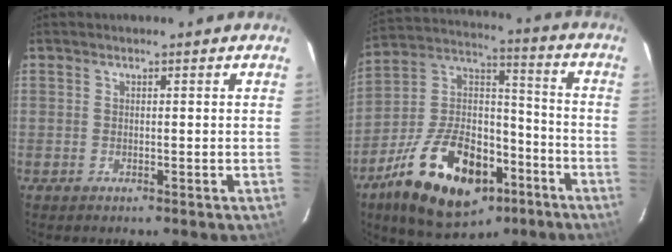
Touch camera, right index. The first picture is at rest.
{"total": 23.4, "force": [-12.2, 12.6, 15.5], "torque": [-0.304, 0.019, -0.188]}